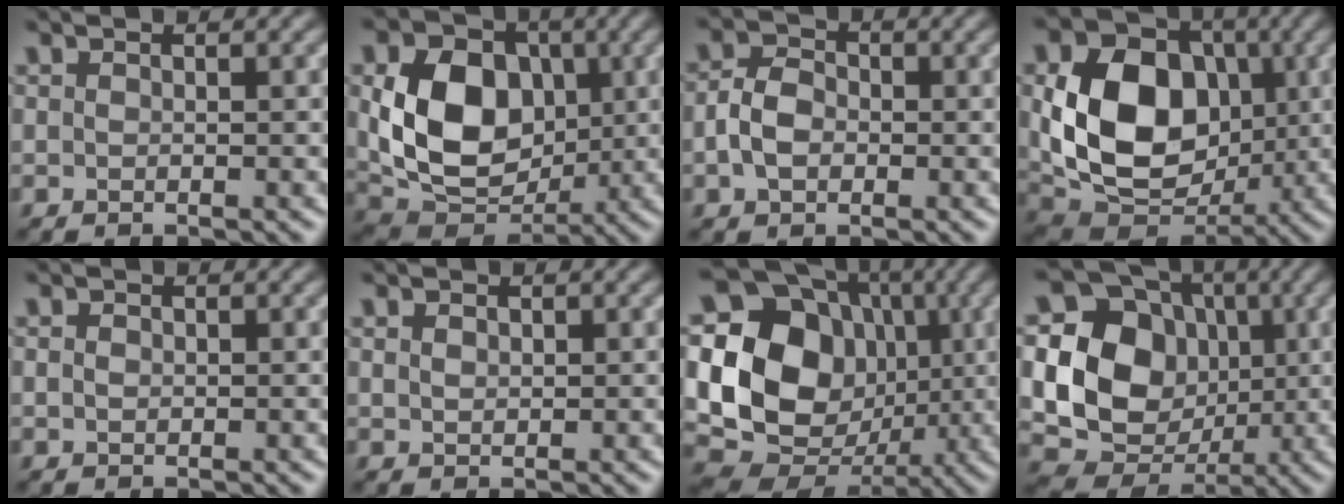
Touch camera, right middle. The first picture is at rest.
{"total": 9.9, "force": [0.9, 7.4, 6.6], "torque": [-0.135, -0.008, 0.018]}
{"total": 3.4, "force": [-0.6, 2.5, 2.2], "torque": [-0.047, 0.002, -0.017]}
{"total": 11.4, "force": [0.5, 8.5, 7.6], "torque": [-0.149, -0.006, 0.013]}
{"total": 0.7, "force": [0.1, 0.6, 0.4], "torque": [-0.007, -0.001, 0.001]}
{"total": 0.9, "force": [0.5, 0.6, 0.4], "torque": [-0.008, -0.002, 0.010]}
{"total": 19.0, "force": [1.5, 16.6, 9.1], "torque": [-0.196, 0.011, 0.004]}
{"total": 15.6, "force": [0.8, 14.0, 6.9], "torque": [-0.164, 0.013, -0.002]}